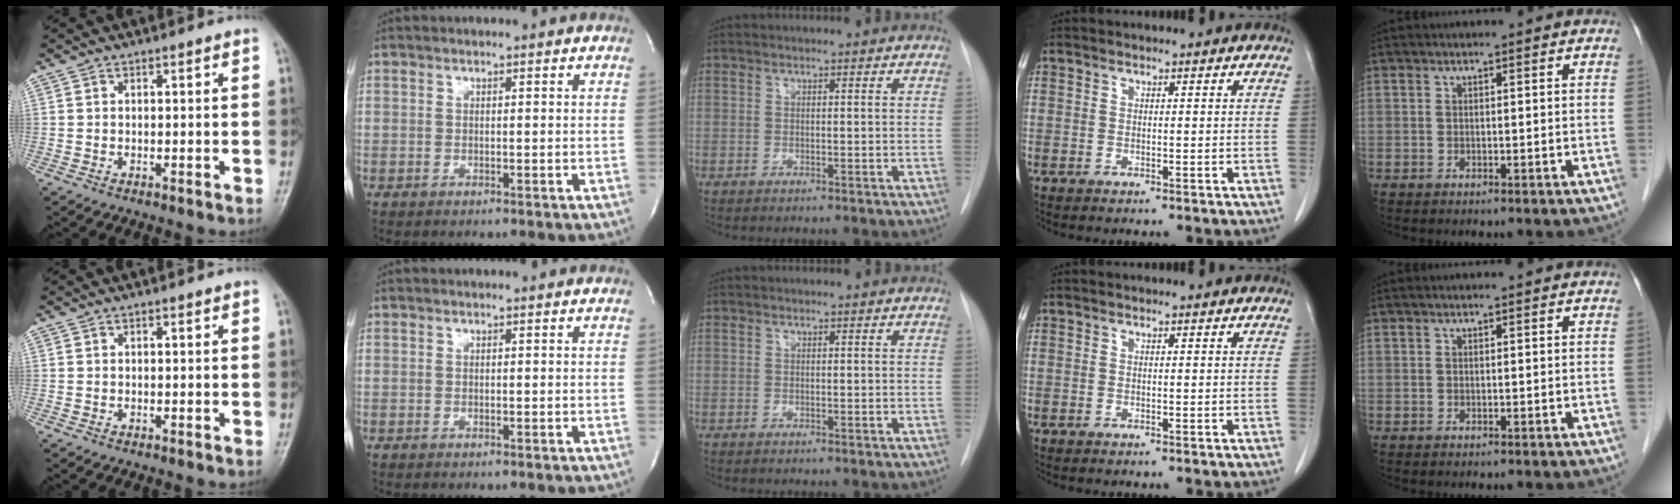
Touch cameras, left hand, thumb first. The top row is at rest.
{}